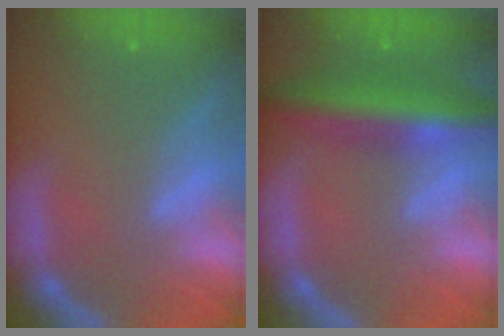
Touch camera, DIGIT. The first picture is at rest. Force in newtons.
{"total": 7.5}